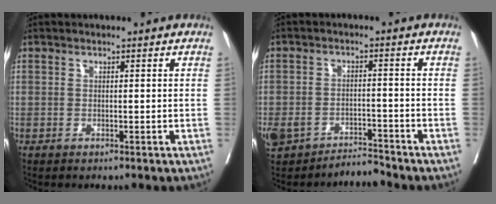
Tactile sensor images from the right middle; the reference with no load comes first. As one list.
[{"total": 3.6, "force": [-3.3, 1.2, 0.9], "torque": [-0.017, 0.010, -0.055]}]